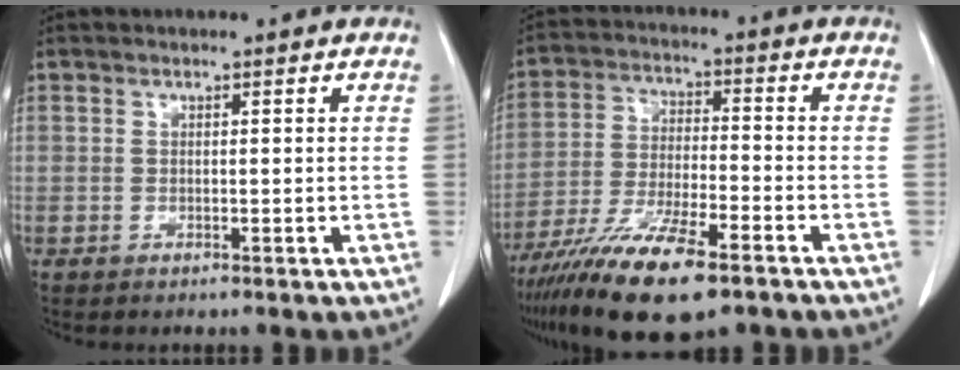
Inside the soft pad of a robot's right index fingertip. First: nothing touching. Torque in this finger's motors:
{"motor_torque": [1.06, -1.08, 1.05, 0.21]}